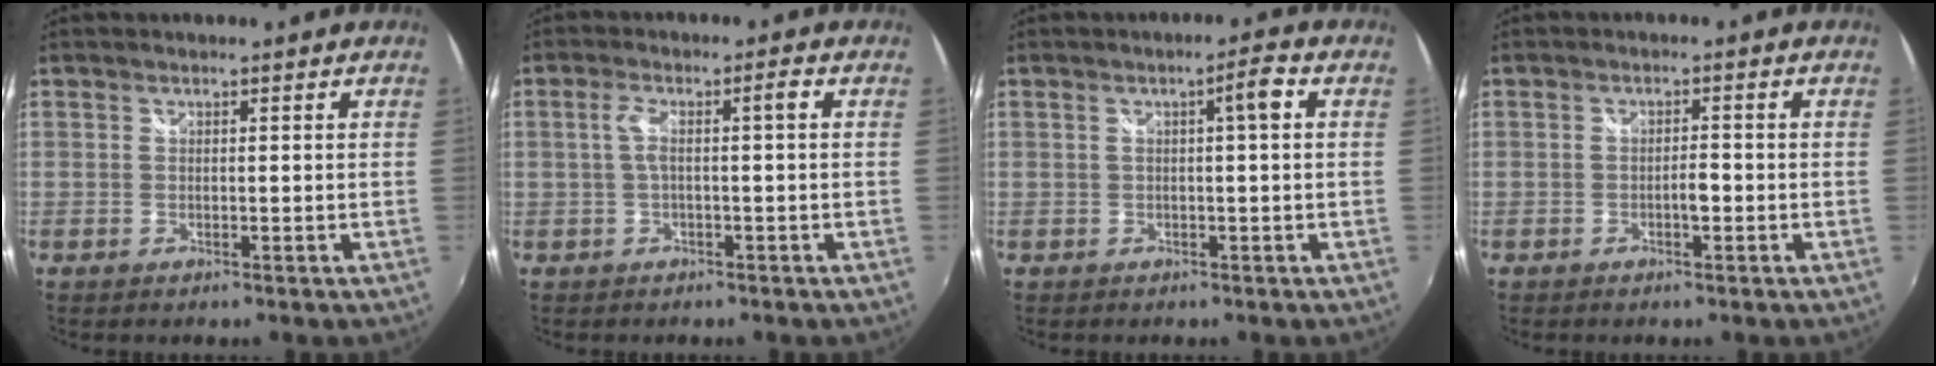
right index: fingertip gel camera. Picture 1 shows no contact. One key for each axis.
{"total": 3.5, "fx": -0.5, "fy": 0.0, "fz": 3.5, "tx": -0.066, "ty": 0.006, "tz": -0.005}
{"total": 3.0, "fx": 0.3, "fy": 0.1, "fz": 3.0, "tx": -0.047, "ty": 0.009, "tz": 0.005}
{"total": 1.8, "fx": -1.0, "fy": 0.6, "fz": 1.4, "tx": -0.023, "ty": 0.004, "tz": -0.018}